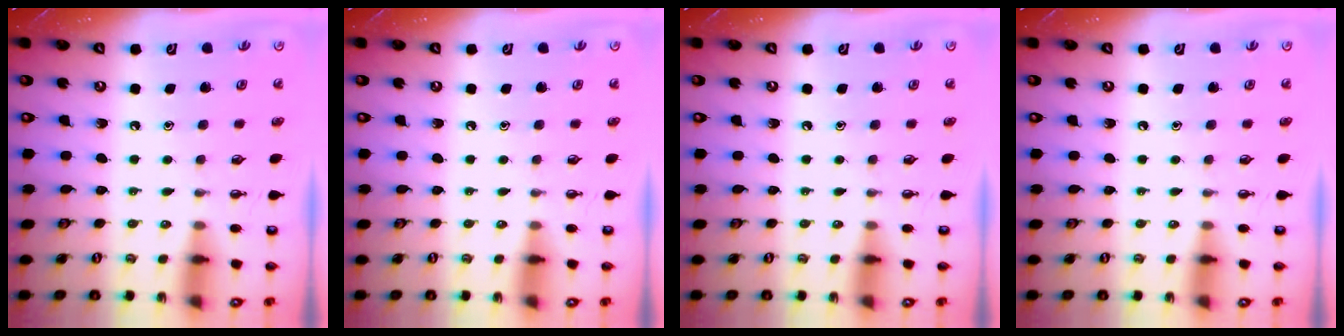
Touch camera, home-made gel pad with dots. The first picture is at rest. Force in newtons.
{"total": 0.0}
{"total": 0.0}
{"total": 0.0}